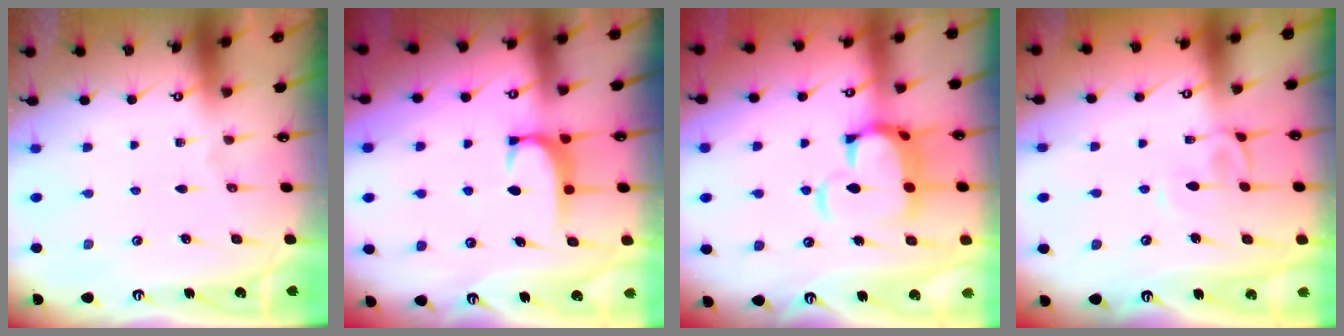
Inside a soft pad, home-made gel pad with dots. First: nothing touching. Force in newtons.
{"total": 1.9, "press": 1.9, "slide": 0.5}
{"total": 8.3, "press": 8.1, "slide": 1.4}
{"total": 2.6, "press": 2.5, "slide": 0.6}